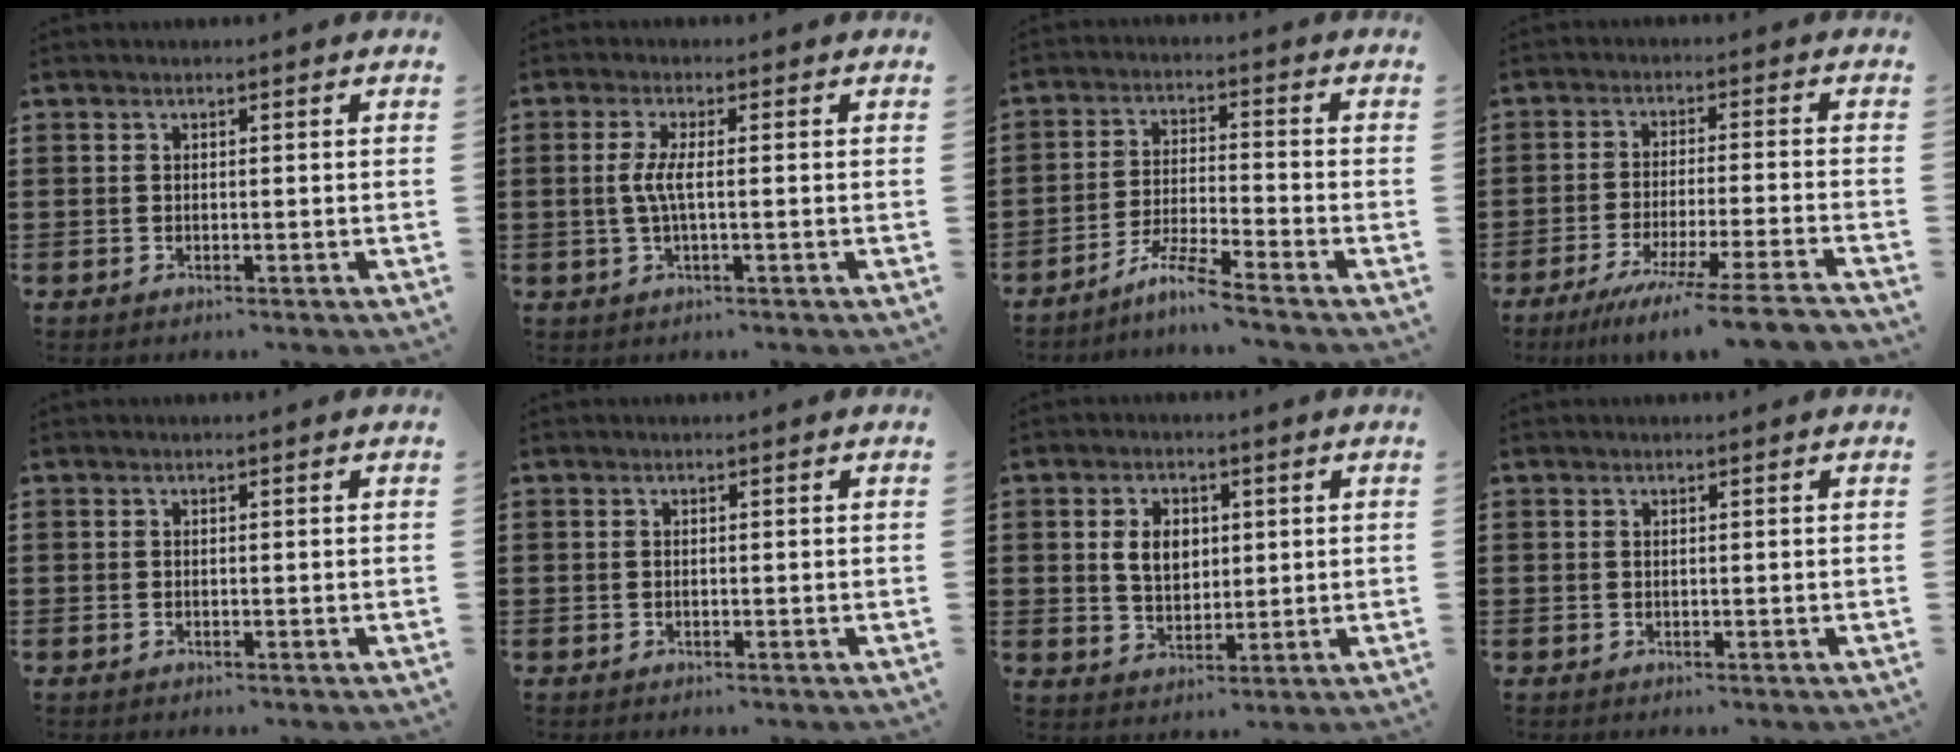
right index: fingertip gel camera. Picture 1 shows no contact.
{"total": 3.5, "force": [-0.2, 0.4, 3.5], "torque": [-0.079, -0.007, -0.011]}
{"total": 5.6, "force": [-4.8, -0.6, 2.6], "torque": [-0.066, -0.016, -0.096]}
{"total": 6.9, "force": [-5.6, -1.3, 3.8], "torque": [-0.071, -0.024, -0.110]}
{"total": 0.0}
{"total": 0.0}
{"total": 5.0, "force": [1.0, 3.6, 3.4], "torque": [-0.069, 0.010, 0.014]}
{"total": 0.0}